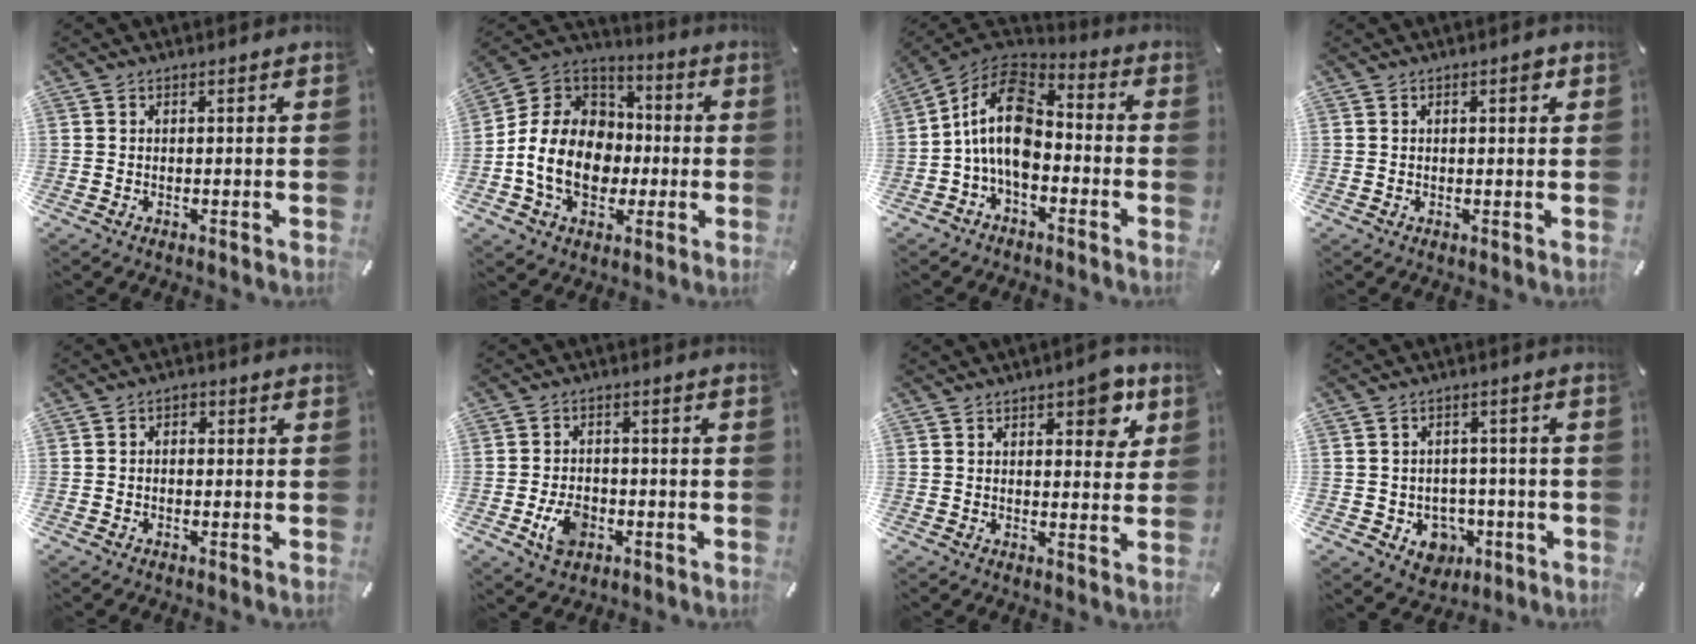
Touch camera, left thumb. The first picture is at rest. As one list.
[{"total": 16.6, "force": [-3.6, 13.3, 9.3], "torque": [-0.207, 0.022, -0.063]}, {"total": 14.4, "force": [-2.3, 9.2, 10.8], "torque": [-0.236, 0.016, -0.049]}, {"total": 1.9, "force": [0.6, 0.8, 1.7], "torque": [-0.018, 0.001, 0.005]}, {"total": 1.8, "force": [-0.7, 1.3, 1.0], "torque": [-0.019, 0.008, -0.015]}, {"total": 6.9, "force": [-2.4, 4.9, 4.3], "torque": [-0.086, 0.005, -0.045]}, {"total": 7.7, "force": [3.8, 3.6, 5.6], "torque": [-0.062, -0.015, 0.058]}, {"total": 6.5, "force": [-1.4, 5.9, 2.3], "torque": [-0.023, 0.006, -0.019]}]